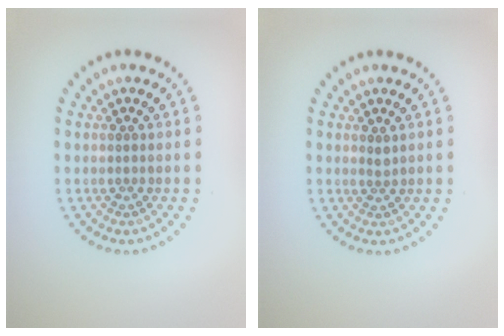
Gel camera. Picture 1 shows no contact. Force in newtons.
{"total": 0.8, "press": 0.5, "slide": 0.6}